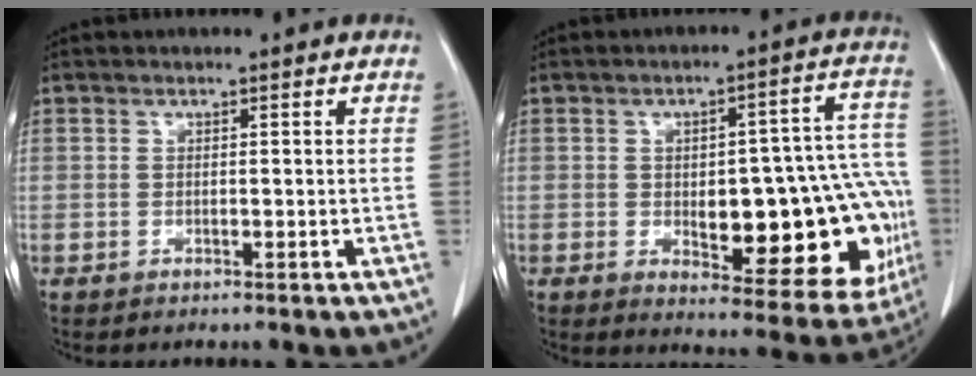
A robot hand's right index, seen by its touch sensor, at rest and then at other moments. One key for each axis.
{"total": 21.1, "fx": -3.7, "fy": 7.4, "fz": 19.5, "tx": -0.162, "ty": 0.037, "tz": -0.017}